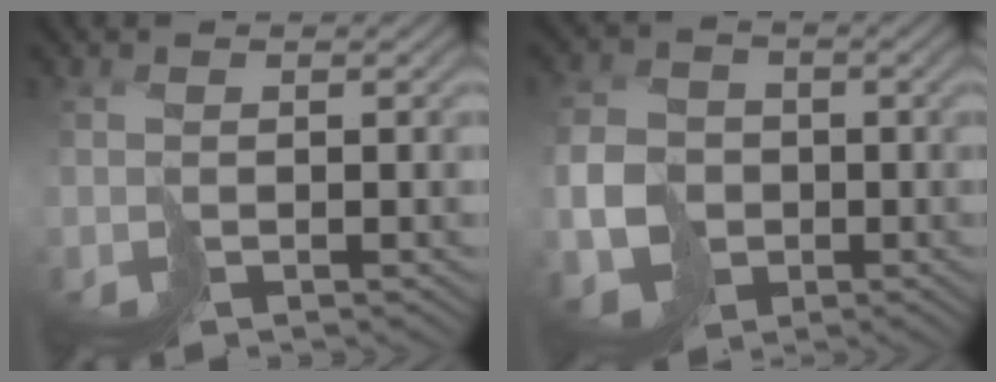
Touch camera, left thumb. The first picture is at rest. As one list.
[{"total": 7.0, "force": [-2.0, 5.9, 3.3], "torque": [-0.087, -0.014, -0.046]}]